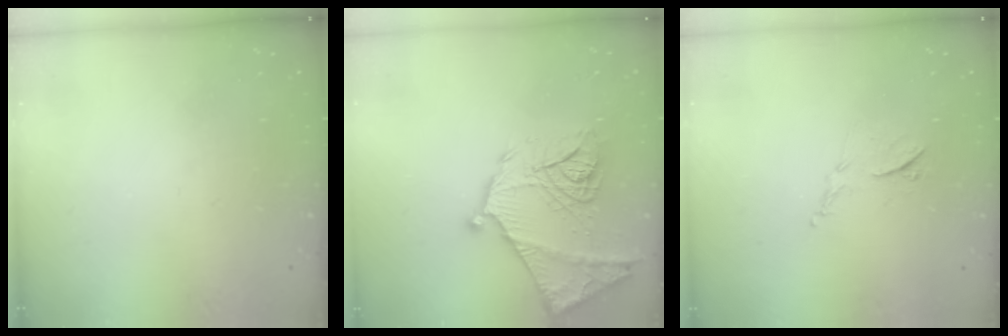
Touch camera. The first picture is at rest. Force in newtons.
{"total": 20.5, "press": 20.5, "slide": 1.8}
{"total": 7.7, "press": 7.7, "slide": 0.5}